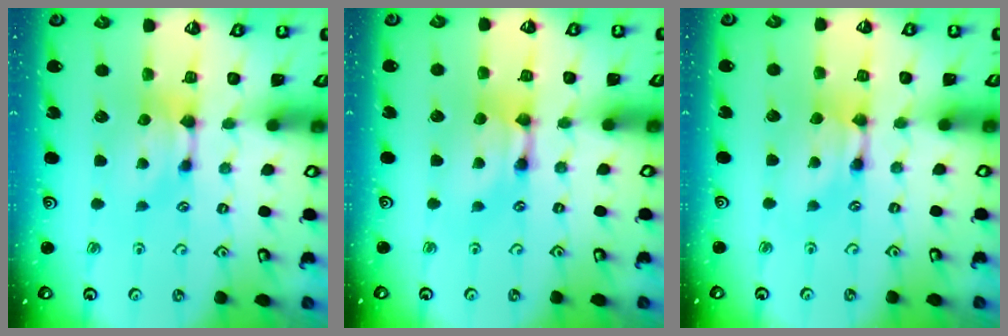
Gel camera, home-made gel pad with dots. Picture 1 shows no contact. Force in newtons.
{"total": 2.2, "press": 2.2, "slide": 0.1}
{"total": 1.6, "press": 1.5, "slide": 0.1}